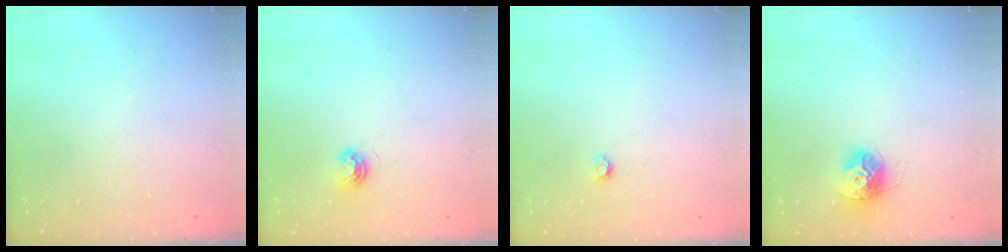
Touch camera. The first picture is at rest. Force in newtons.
{"total": 4.8, "press": 4.8, "slide": 0.6}
{"total": 3.2, "press": 3.2, "slide": 0.3}
{"total": 11.8, "press": 11.8, "slide": 0.9}